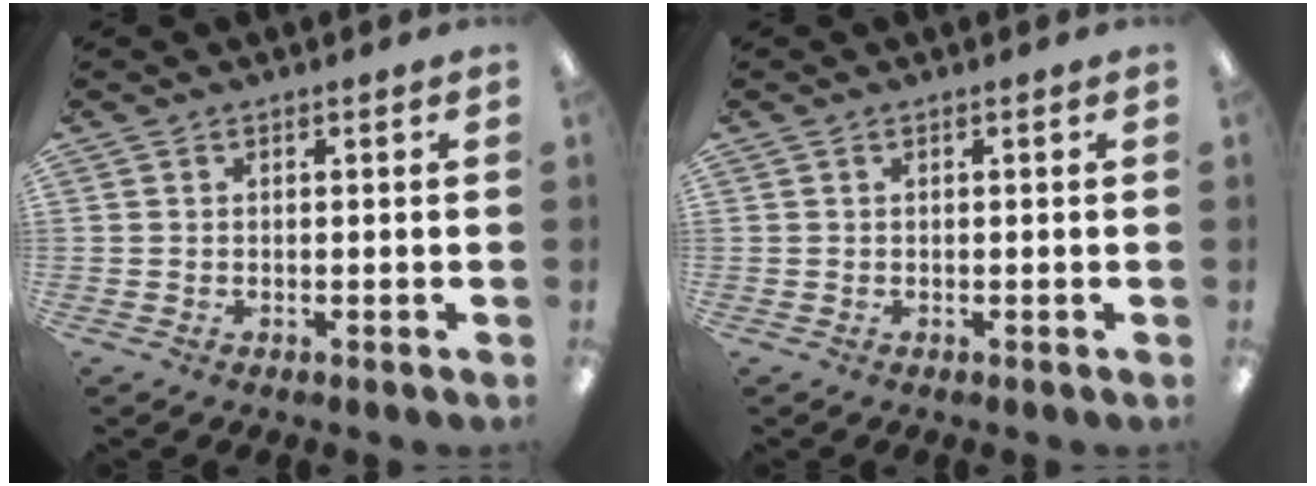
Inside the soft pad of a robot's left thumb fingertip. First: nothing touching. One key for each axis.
{"total": 0.0}